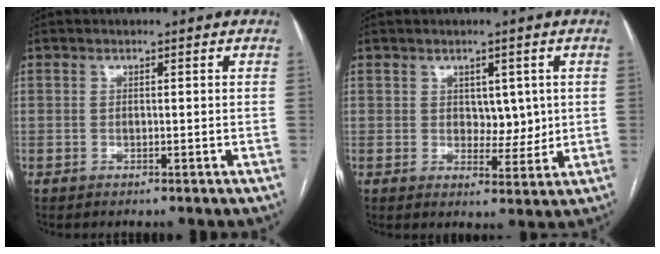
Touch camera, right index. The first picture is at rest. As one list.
[{"total": 4.2, "force": [0.9, 2.6, 3.2], "torque": [-0.039, -0.001, 0.020]}]